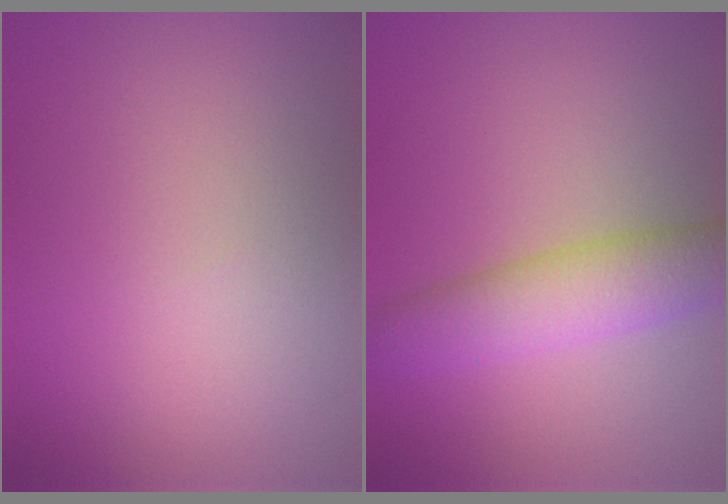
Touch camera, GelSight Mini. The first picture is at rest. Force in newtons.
{"total": 5.2, "press": 5.2, "slide": 0.1}